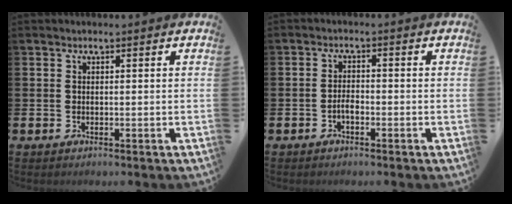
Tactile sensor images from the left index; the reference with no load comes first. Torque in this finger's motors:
{"motor_torque": [0.38, 0.30, 0.04, 0.02]}